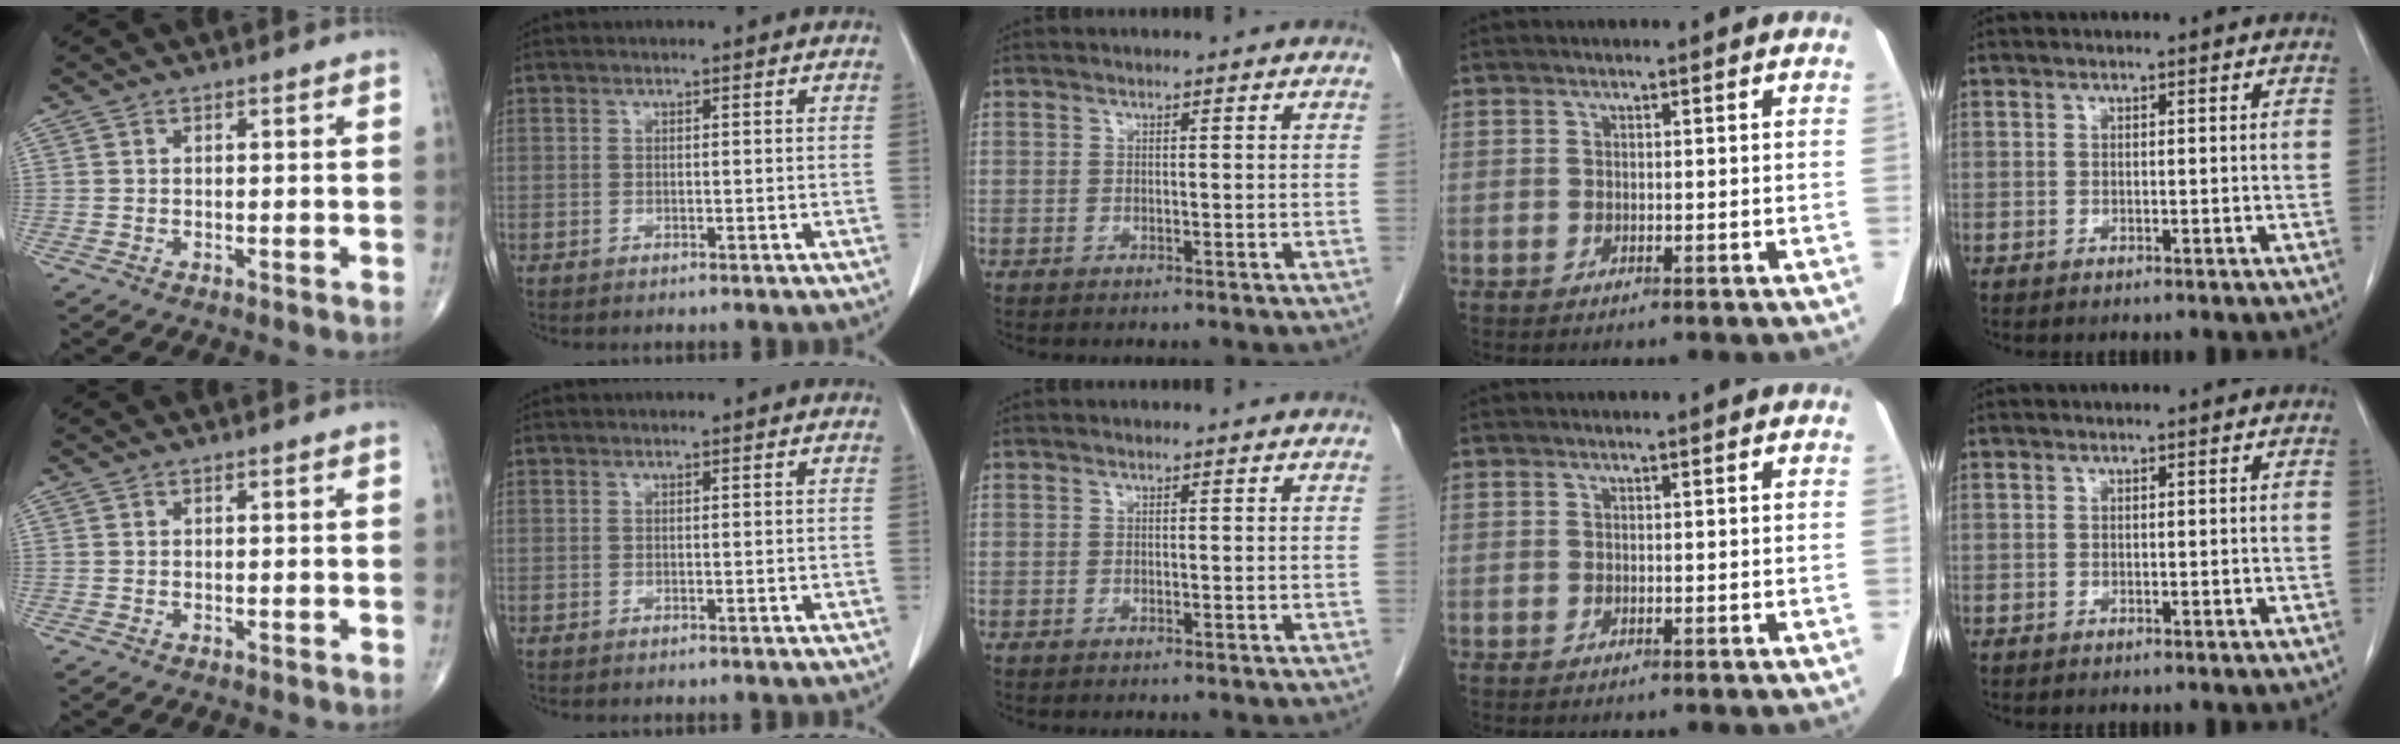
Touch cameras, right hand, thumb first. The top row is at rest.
{}